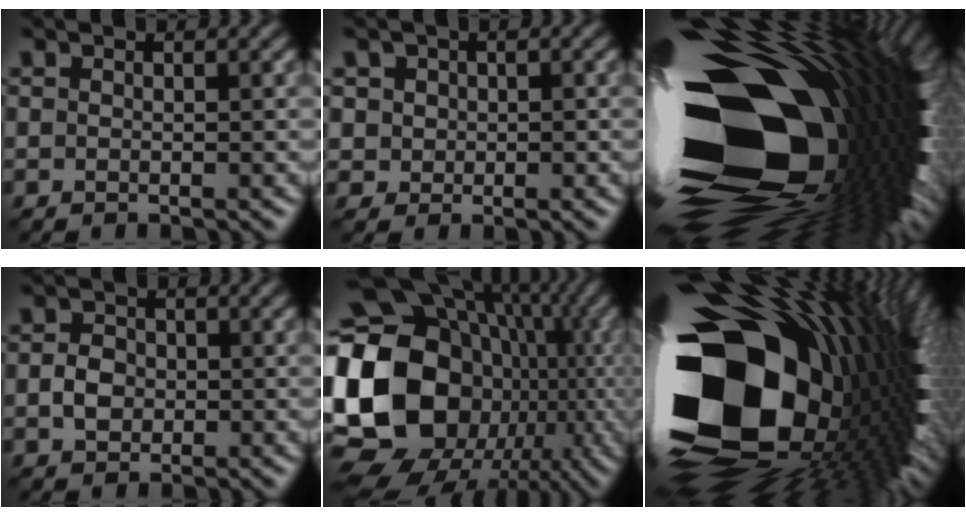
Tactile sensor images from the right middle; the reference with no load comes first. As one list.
[{"total": 3.3, "force": [1.3, 2.8, 1.1], "torque": [-0.020, 0.009, 0.019]}, {"total": 21.4, "force": [-3.3, 10.8, 18.2], "torque": [-0.294, -0.025, -0.062]}, {"total": 1.9, "force": [-0.8, 1.5, 0.9], "torque": [-0.015, 0.003, -0.016]}, {"total": 21.8, "force": [-1.5, 17.6, 12.7], "torque": [-0.245, 0.004, -0.052]}, {"total": 21.2, "force": [-1.8, 12.0, 17.4], "torque": [-0.305, -0.040, -0.033]}]